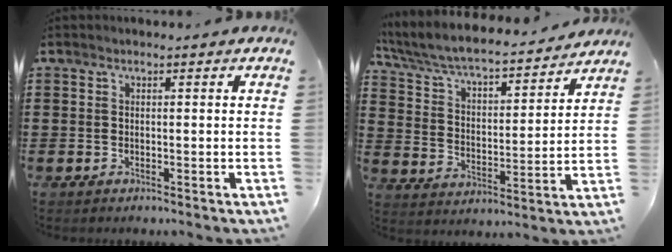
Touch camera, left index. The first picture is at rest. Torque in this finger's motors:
{"motor_torque": [0.50, -1.63, 0.09, 0.07]}